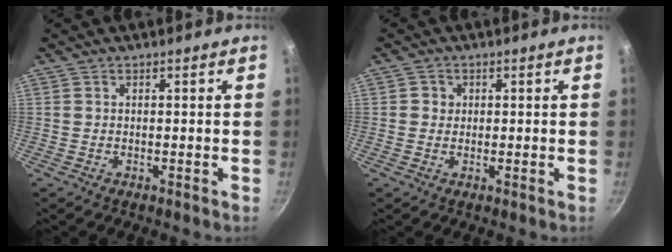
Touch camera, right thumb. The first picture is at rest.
{"total": 1.9, "force": [0.3, 1.8, 0.5], "torque": [0.001, 0.003, 0.002]}